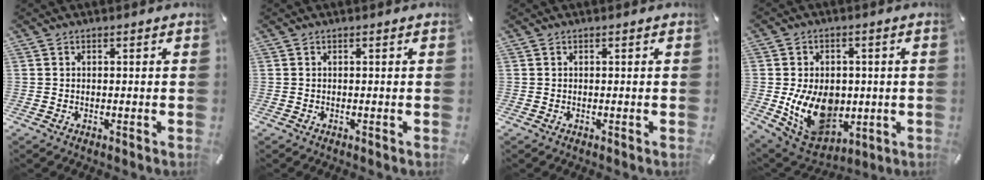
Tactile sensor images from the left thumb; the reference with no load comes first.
{"total": 0.0}
{"total": 0.0}
{"total": 14.8, "force": [-1.8, 11.1, 9.6], "torque": [-0.191, 0.001, -0.025]}